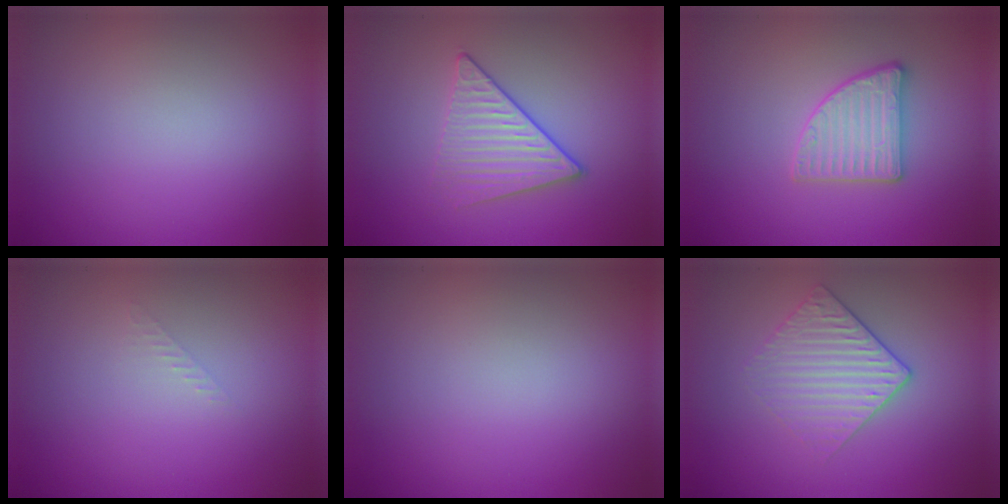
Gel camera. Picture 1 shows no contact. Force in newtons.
{"total": 3.4, "press": 3.1, "slide": 1.3}
{"total": 2.8, "press": 2.8, "slide": 0.4}
{"total": 0.8, "press": 0.7, "slide": 0.2}
{"total": 0.0}
{"total": 3.0, "press": 2.7, "slide": 1.3}